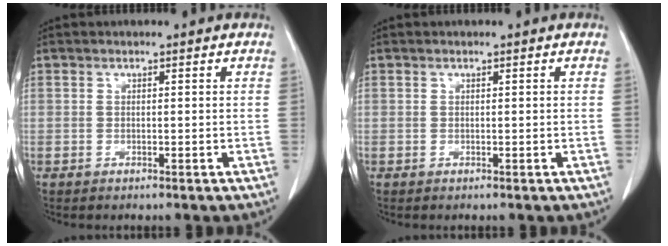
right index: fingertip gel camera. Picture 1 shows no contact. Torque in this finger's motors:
{"motor_torque": [-0.01, 0.06, 0.01, 0.01]}